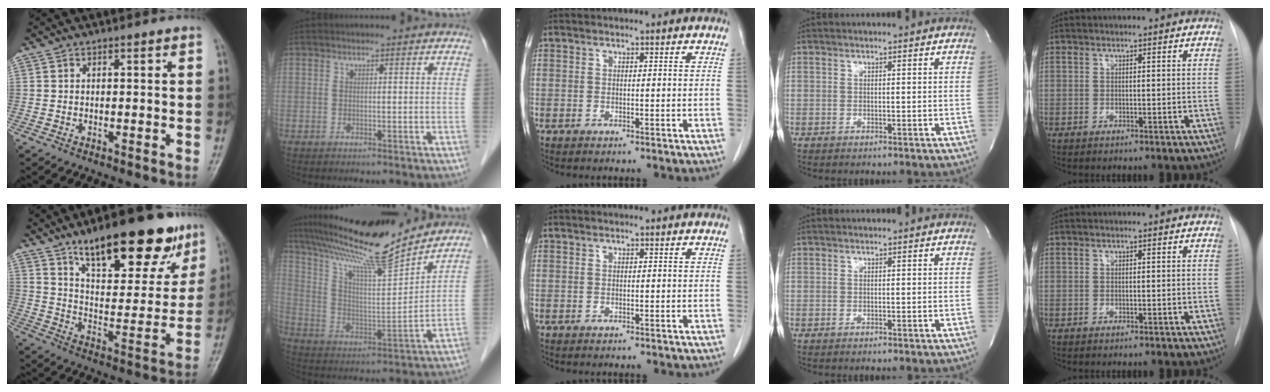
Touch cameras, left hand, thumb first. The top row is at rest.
{"thumb": {"total": 23.0, "force": [14.8, 8.4, 15.4], "torque": [-0.176, -0.054, 0.232]}, "index": {"total": 17.7, "force": [15.7, -0.4, 8.2], "torque": [-0.146, -0.006, 0.266]}}